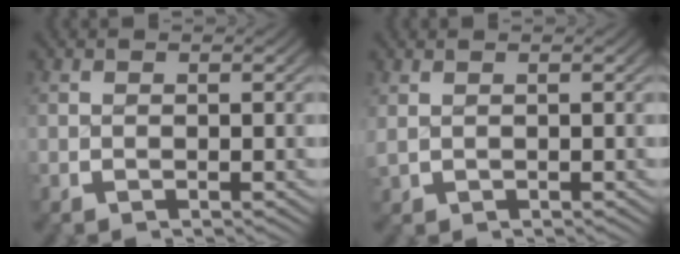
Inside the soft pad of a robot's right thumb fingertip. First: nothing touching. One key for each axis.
{"total": 0.7, "fx": 0.5, "fy": 0.2, "fz": 0.3, "tx": -0.010, "ty": 0.003, "tz": 0.016}